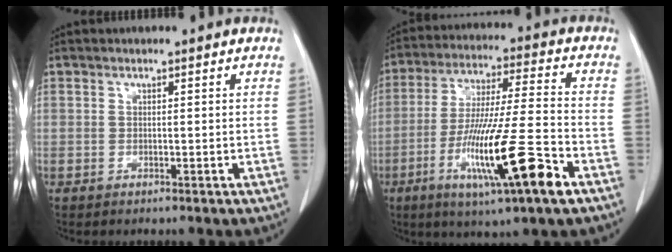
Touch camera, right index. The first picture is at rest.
{"total": 17.8, "force": [-7.6, 0.3, 16.1], "torque": [-0.302, -0.029, -0.131]}